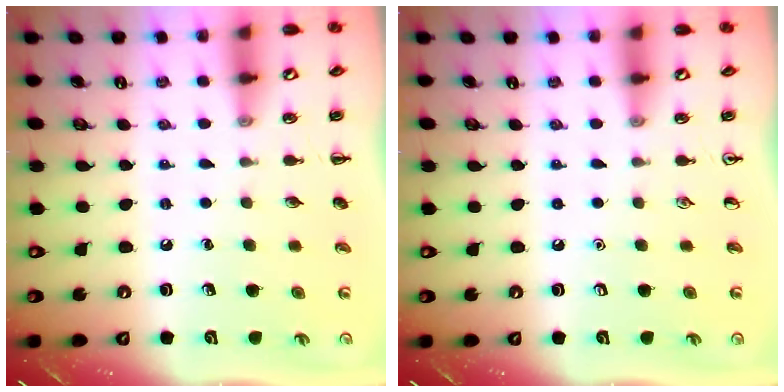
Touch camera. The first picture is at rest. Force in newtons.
{"total": 0.0}